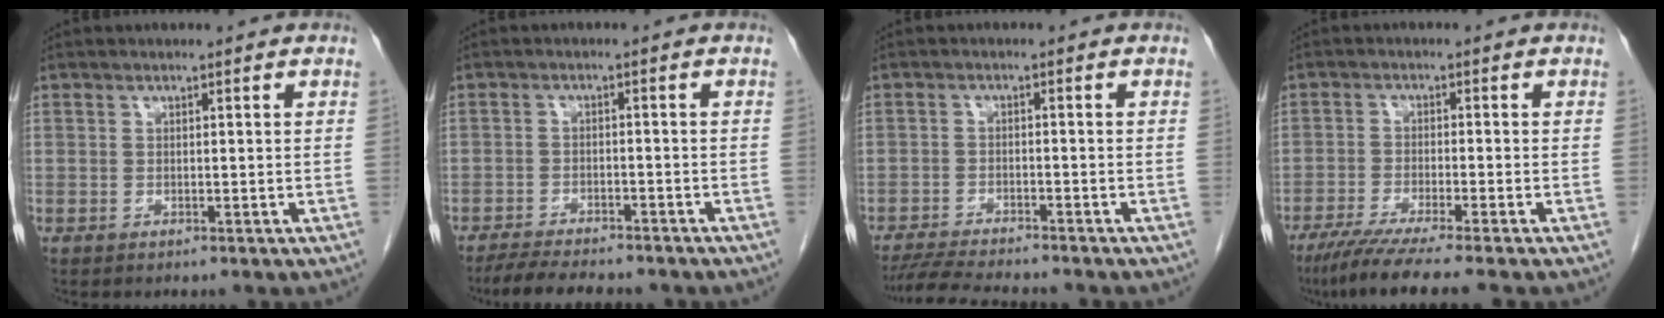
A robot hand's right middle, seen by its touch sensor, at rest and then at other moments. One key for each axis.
{"total": 9.4, "fx": -8.2, "fy": 2.0, "fz": 4.2, "tx": -0.066, "ty": -0.011, "tz": -0.119}
{"total": 8.6, "fx": -7.9, "fy": 0.4, "fz": 3.5, "tx": -0.057, "ty": -0.018, "tz": -0.127}
{"total": 8.7, "fx": -7.0, "fy": -1.0, "fz": 5.1, "tx": -0.074, "ty": -0.027, "tz": -0.112}